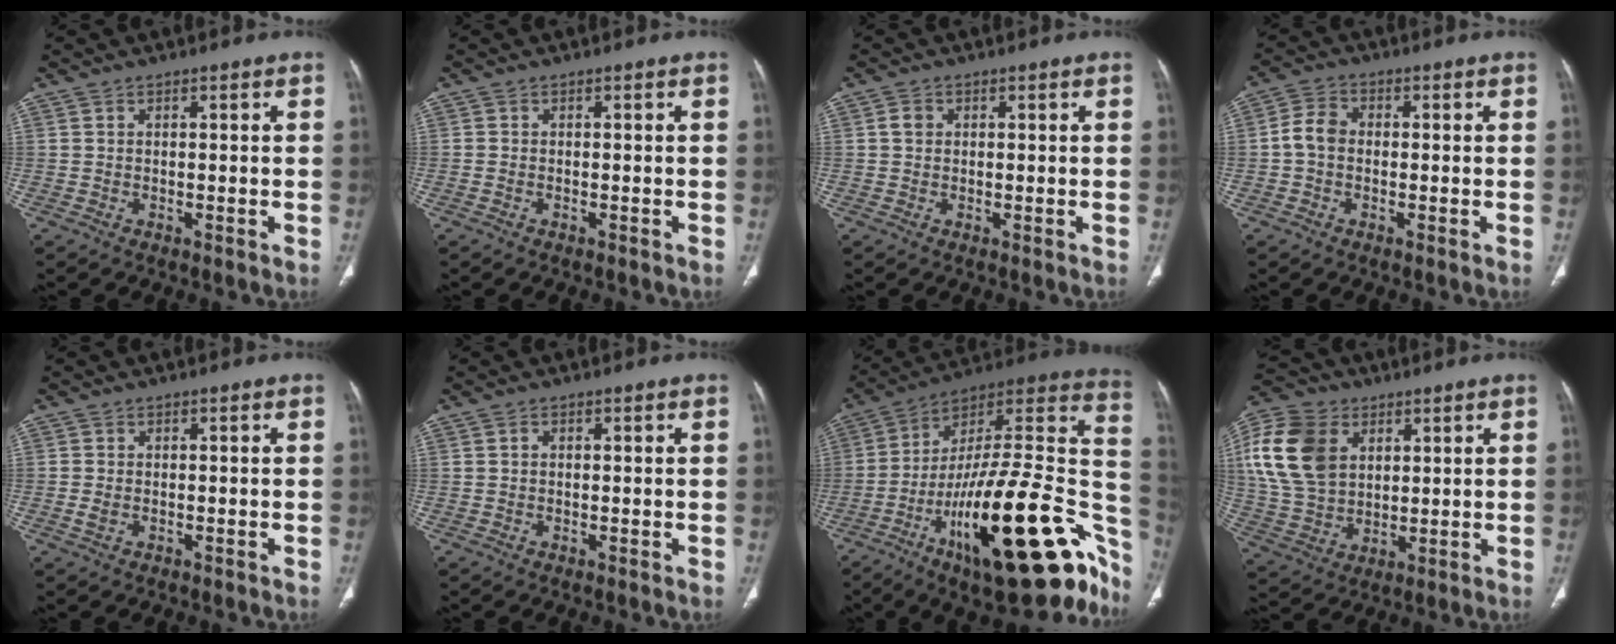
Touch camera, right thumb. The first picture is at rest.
{"total": 0.0}
{"total": 1.5, "force": [0.2, 1.3, 0.7], "torque": [-0.011, 0.005, 0.003]}
{"total": 4.6, "force": [-0.5, 3.5, 2.9], "torque": [-0.051, 0.014, -0.018]}
{"total": 1.4, "force": [-0.4, 1.0, 1.0], "torque": [-0.028, 0.002, -0.006]}
{"total": 0.7, "force": [0.1, 0.5, 0.5], "torque": [-0.009, 0.004, 0.003]}
{"total": 38.4, "force": [-15.3, 13.1, 32.7], "torque": [-0.382, 0.073, -0.233]}
{"total": 17.3, "force": [5.1, 12.4, 10.9], "torque": [-0.213, -0.004, 0.102]}